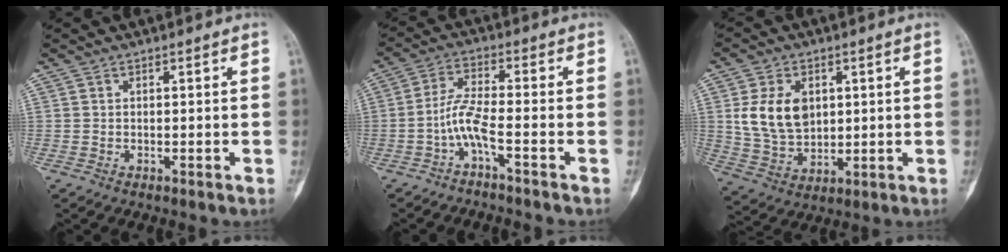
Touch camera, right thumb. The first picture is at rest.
{"total": 5.3, "force": [-2.7, 0.2, 4.6], "torque": [-0.109, 0.026, -0.058]}
{"total": 11.0, "force": [2.3, 7.7, 7.5], "torque": [-0.120, -0.011, 0.055]}